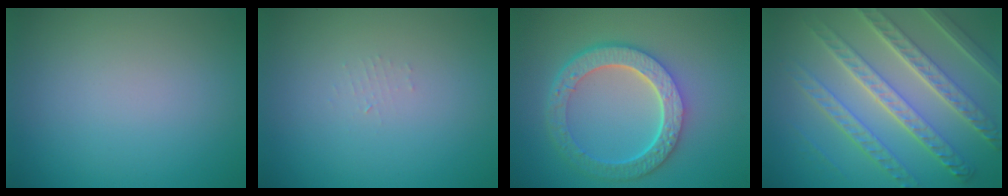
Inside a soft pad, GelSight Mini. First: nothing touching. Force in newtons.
{"total": 0.7, "press": 0.7, "slide": 0.1}
{"total": 6.4, "press": 4.7, "slide": 4.2}
{"total": 8.2, "press": 6.2, "slide": 5.4}